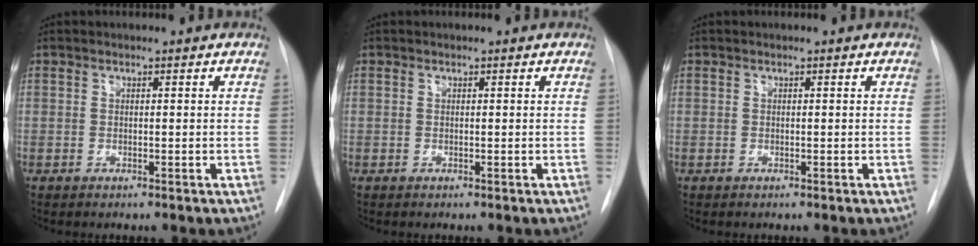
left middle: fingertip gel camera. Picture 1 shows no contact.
{"total": 0.0}
{"total": 0.0}